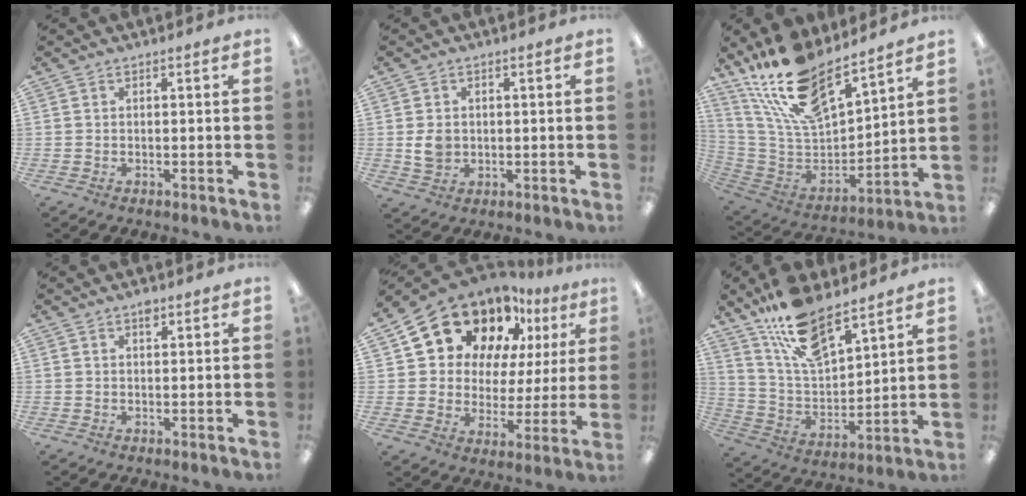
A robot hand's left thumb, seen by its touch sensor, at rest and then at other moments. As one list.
[{"total": 4.6, "force": [0.1, 3.9, 2.5], "torque": [-0.029, 0.003, 0.001]}, {"total": 20.9, "force": [16.4, 7.7, 10.4], "torque": [-0.208, -0.101, 0.295]}, {"total": 1.8, "force": [1.1, 0.9, 1.1], "torque": [-0.007, -0.005, 0.016]}, {"total": 20.1, "force": [13.7, 11.8, 8.7], "torque": [-0.161, -0.082, 0.249]}, {"total": 15.9, "force": [11.9, 6.2, 8.5], "torque": [-0.167, -0.061, 0.215]}]